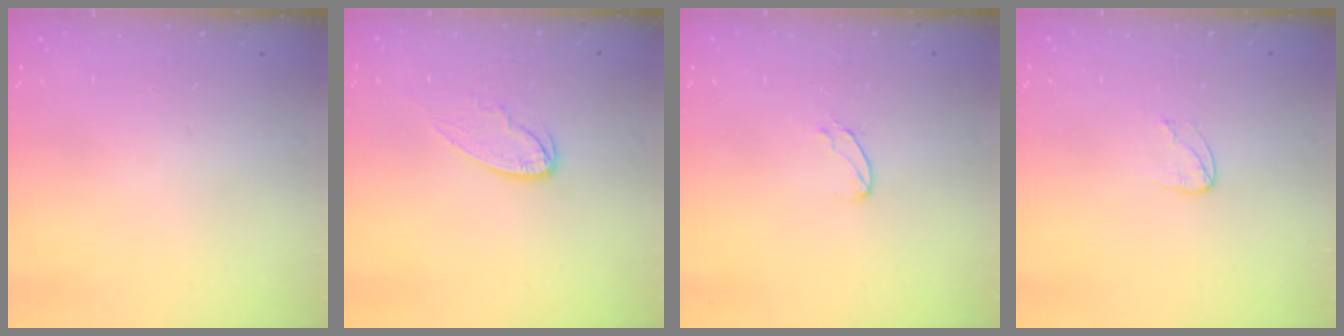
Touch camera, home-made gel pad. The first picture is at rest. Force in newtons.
{"total": 7.6, "press": 7.6, "slide": 0.2}
{"total": 5.4, "press": 5.4, "slide": 0.4}
{"total": 3.2, "press": 3.2, "slide": 0.2}